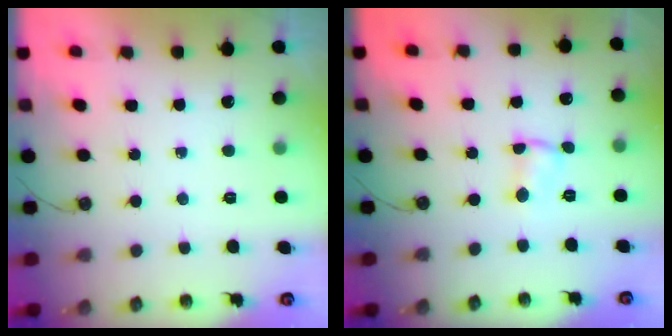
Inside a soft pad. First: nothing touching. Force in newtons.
{"total": 1.3, "press": 1.2, "slide": 0.4}